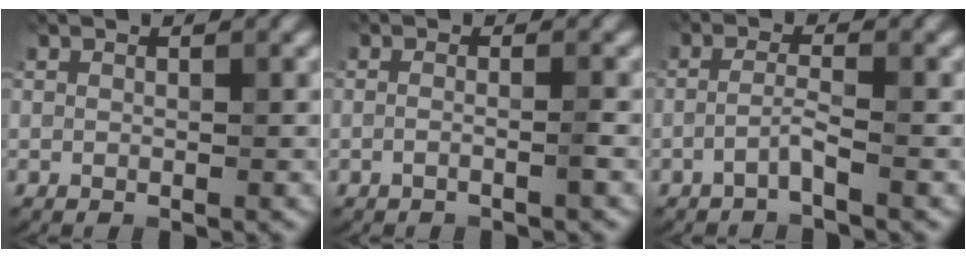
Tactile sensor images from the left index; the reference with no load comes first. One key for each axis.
{"total": 1.4, "fx": -0.7, "fy": 0.3, "fz": 1.1, "tx": -0.018, "ty": -0.002, "tz": -0.020}
{"total": 1.6, "fx": -1.1, "fy": 0.1, "fz": 1.2, "tx": -0.025, "ty": 0.006, "tz": -0.026}